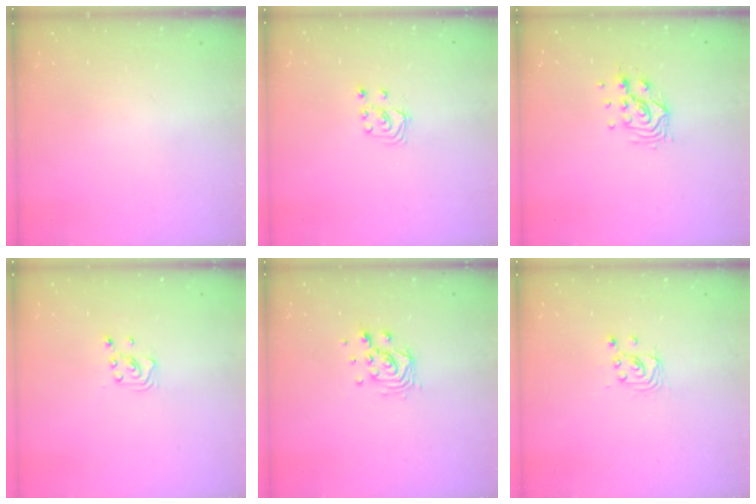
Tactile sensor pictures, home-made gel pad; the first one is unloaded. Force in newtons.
{"total": 3.5, "press": 3.5, "slide": 0.4}
{"total": 8.3, "press": 8.3, "slide": 0.7}
{"total": 2.2, "press": 2.2, "slide": 0.2}
{"total": 8.2, "press": 8.2, "slide": 0.4}
{"total": 2.8, "press": 2.8, "slide": 0.2}